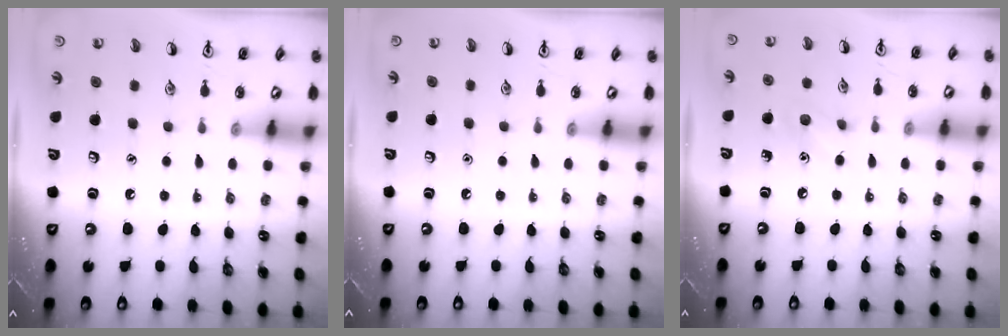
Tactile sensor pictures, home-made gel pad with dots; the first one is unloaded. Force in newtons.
{"total": 0.0}
{"total": 5.1, "press": 4.8, "slide": 1.6}